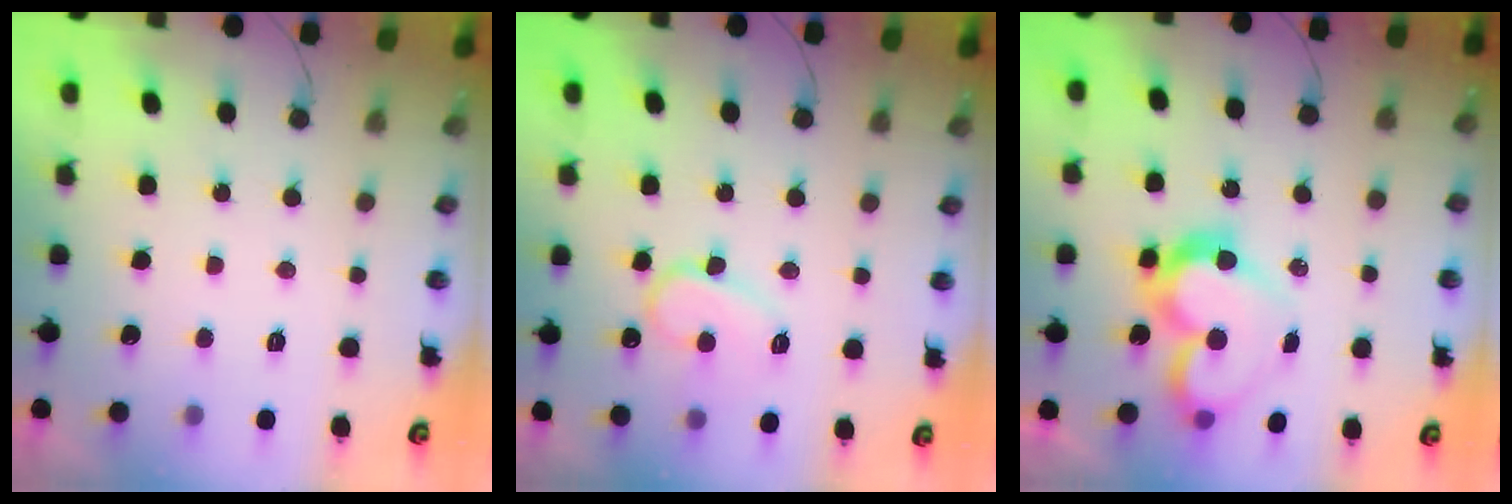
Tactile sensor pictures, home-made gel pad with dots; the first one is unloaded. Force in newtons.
{"total": 10.7, "press": 10.6, "slide": 1.1}
{"total": 13.7, "press": 13.5, "slide": 2.7}